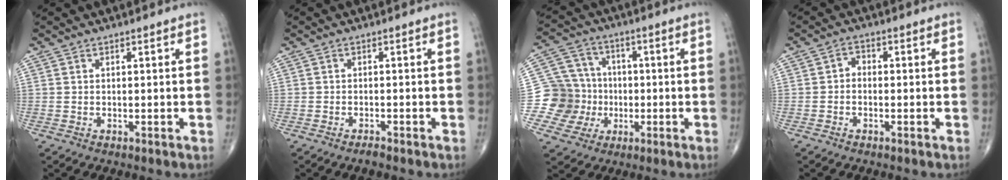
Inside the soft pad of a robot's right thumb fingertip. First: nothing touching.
{"total": 1.3, "force": [-1.1, 0.2, 0.5], "torque": [-0.016, 0.004, -0.021]}
{"total": 11.5, "force": [-1.7, 11.2, 2.0], "torque": [0.003, 0.036, -0.030]}
{"total": 1.9, "force": [-0.6, 1.4, 1.1], "torque": [-0.003, 0.008, -0.021]}